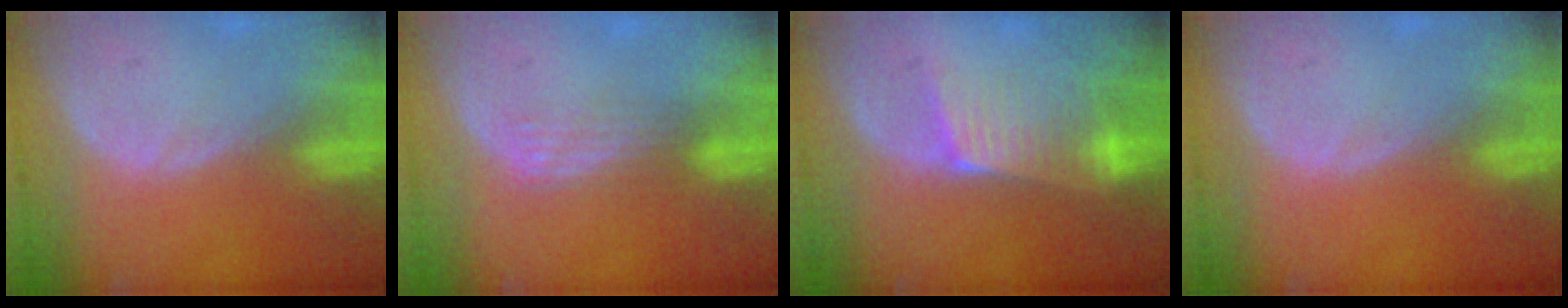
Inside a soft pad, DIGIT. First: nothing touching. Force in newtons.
{"total": 2.9, "press": 2.5, "slide": 1.5}
{"total": 6.4, "press": 5.7, "slide": 2.8}
{"total": 0.0}